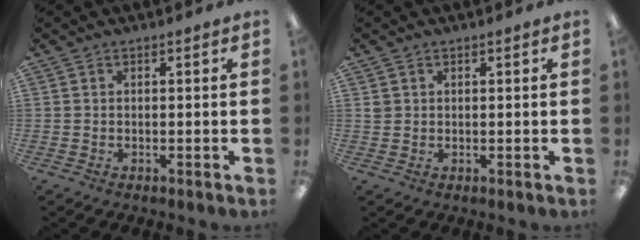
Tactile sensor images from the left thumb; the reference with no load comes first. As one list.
[{"total": 1.2, "force": [0.7, 1.0, 0.2], "torque": [-0.005, 0.001, 0.014]}]